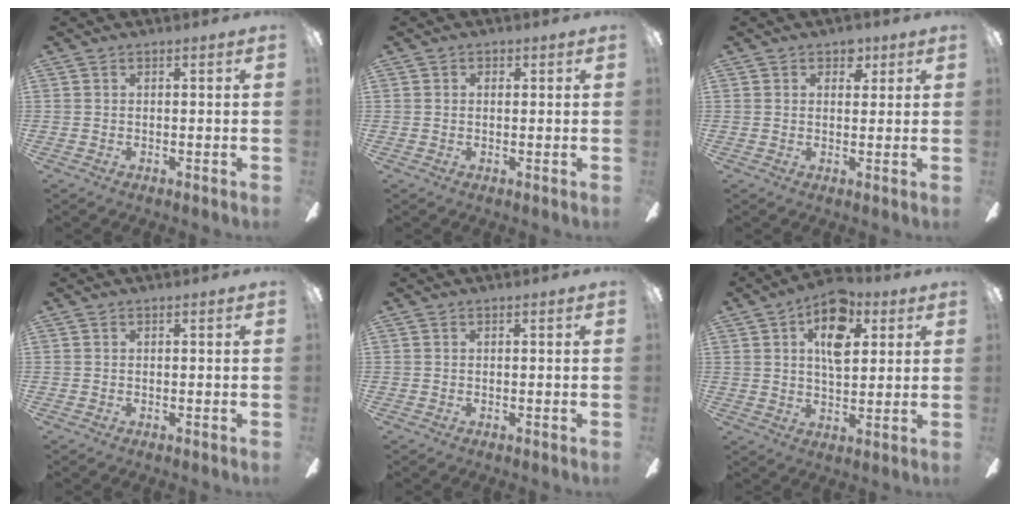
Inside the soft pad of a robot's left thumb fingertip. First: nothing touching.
{"total": 1.0, "force": [0.2, 0.9, 0.4], "torque": [0.002, 0.002, 0.001]}
{"total": 3.7, "force": [2.2, 2.5, 1.5], "torque": [-0.003, -0.006, 0.034]}
{"total": 0.0}
{"total": 0.0}
{"total": 12.2, "force": [5.0, 7.1, 8.5], "torque": [-0.116, -0.003, 0.085]}